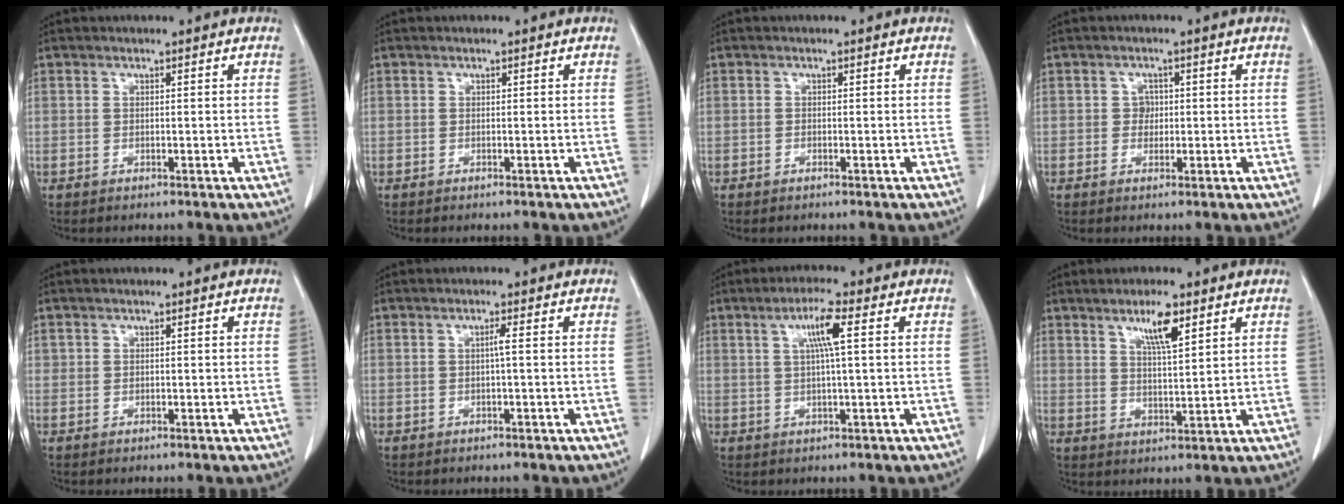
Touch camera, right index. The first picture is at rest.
{"total": 0.0}
{"total": 0.0}
{"total": 1.8, "force": [0.1, 1.6, 0.8], "torque": [-0.008, 0.004, 0.001]}
{"total": 0.5, "force": [0.2, 0.4, 0.2], "torque": [0.001, 0.003, 0.002]}
{"total": 1.0, "force": [0.0, -0.2, 1.0], "torque": [-0.016, 0.002, -0.002]}
{"total": 5.1, "force": [1.5, -0.3, 4.9], "torque": [-0.089, 0.005, 0.026]}
{"total": 6.1, "force": [3.6, 0.9, 4.8], "torque": [-0.086, -0.002, 0.064]}